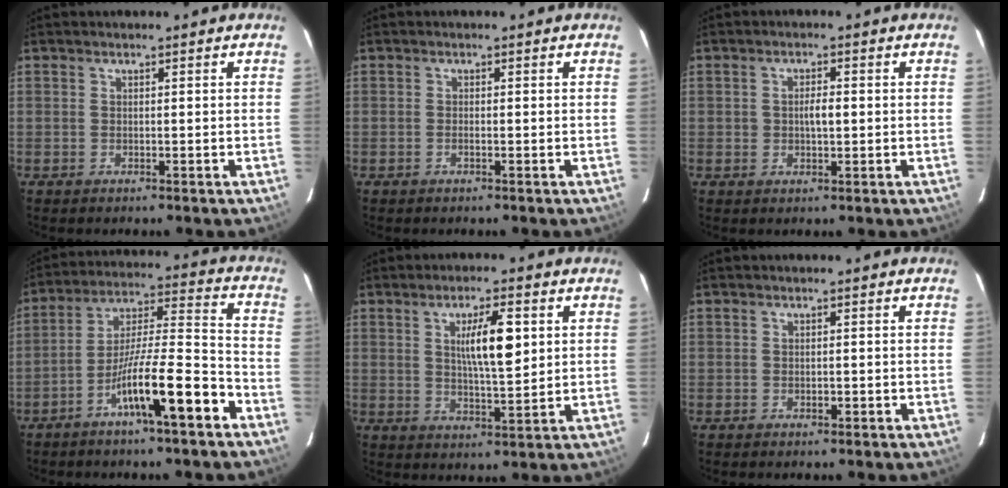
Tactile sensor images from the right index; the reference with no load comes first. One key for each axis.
{"total": 0.7, "fx": -0.3, "fy": 0.1, "fz": 0.6, "tx": -0.014, "ty": 0.000, "tz": -0.005}
{"total": 2.8, "fx": 0.0, "fy": 1.2, "fz": 2.5, "tx": -0.045, "ty": 0.004, "tz": 0.001}
{"total": 13.5, "fx": -7.3, "fy": 0.7, "fz": 11.4, "tx": -0.197, "ty": 0.003, "tz": -0.128}
{"total": 8.1, "fx": 2.1, "fy": 1.5, "fz": 7.6, "tx": -0.130, "ty": 0.003, "tz": 0.039}
{"total": 1.0, "fx": -0.5, "fy": 0.5, "fz": 0.7, "tx": -0.014, "ty": 0.000, "tz": -0.005}